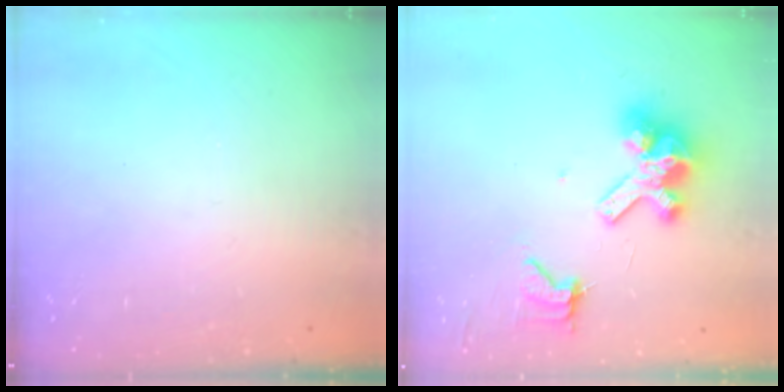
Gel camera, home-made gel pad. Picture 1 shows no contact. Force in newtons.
{"total": 11.6, "press": 11.5, "slide": 1.4}